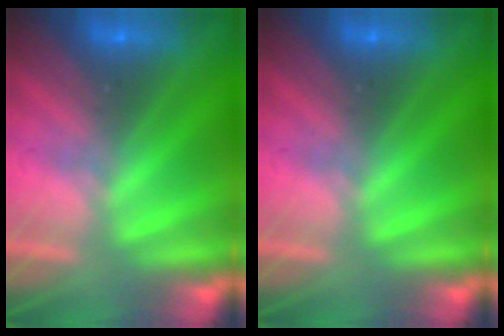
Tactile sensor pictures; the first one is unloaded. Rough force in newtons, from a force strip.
{"total": 0.0}